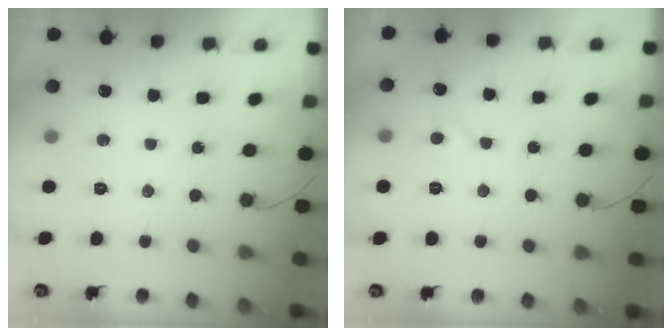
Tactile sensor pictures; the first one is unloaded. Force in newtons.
{"total": 4.3, "press": 4.3, "slide": 0.5}